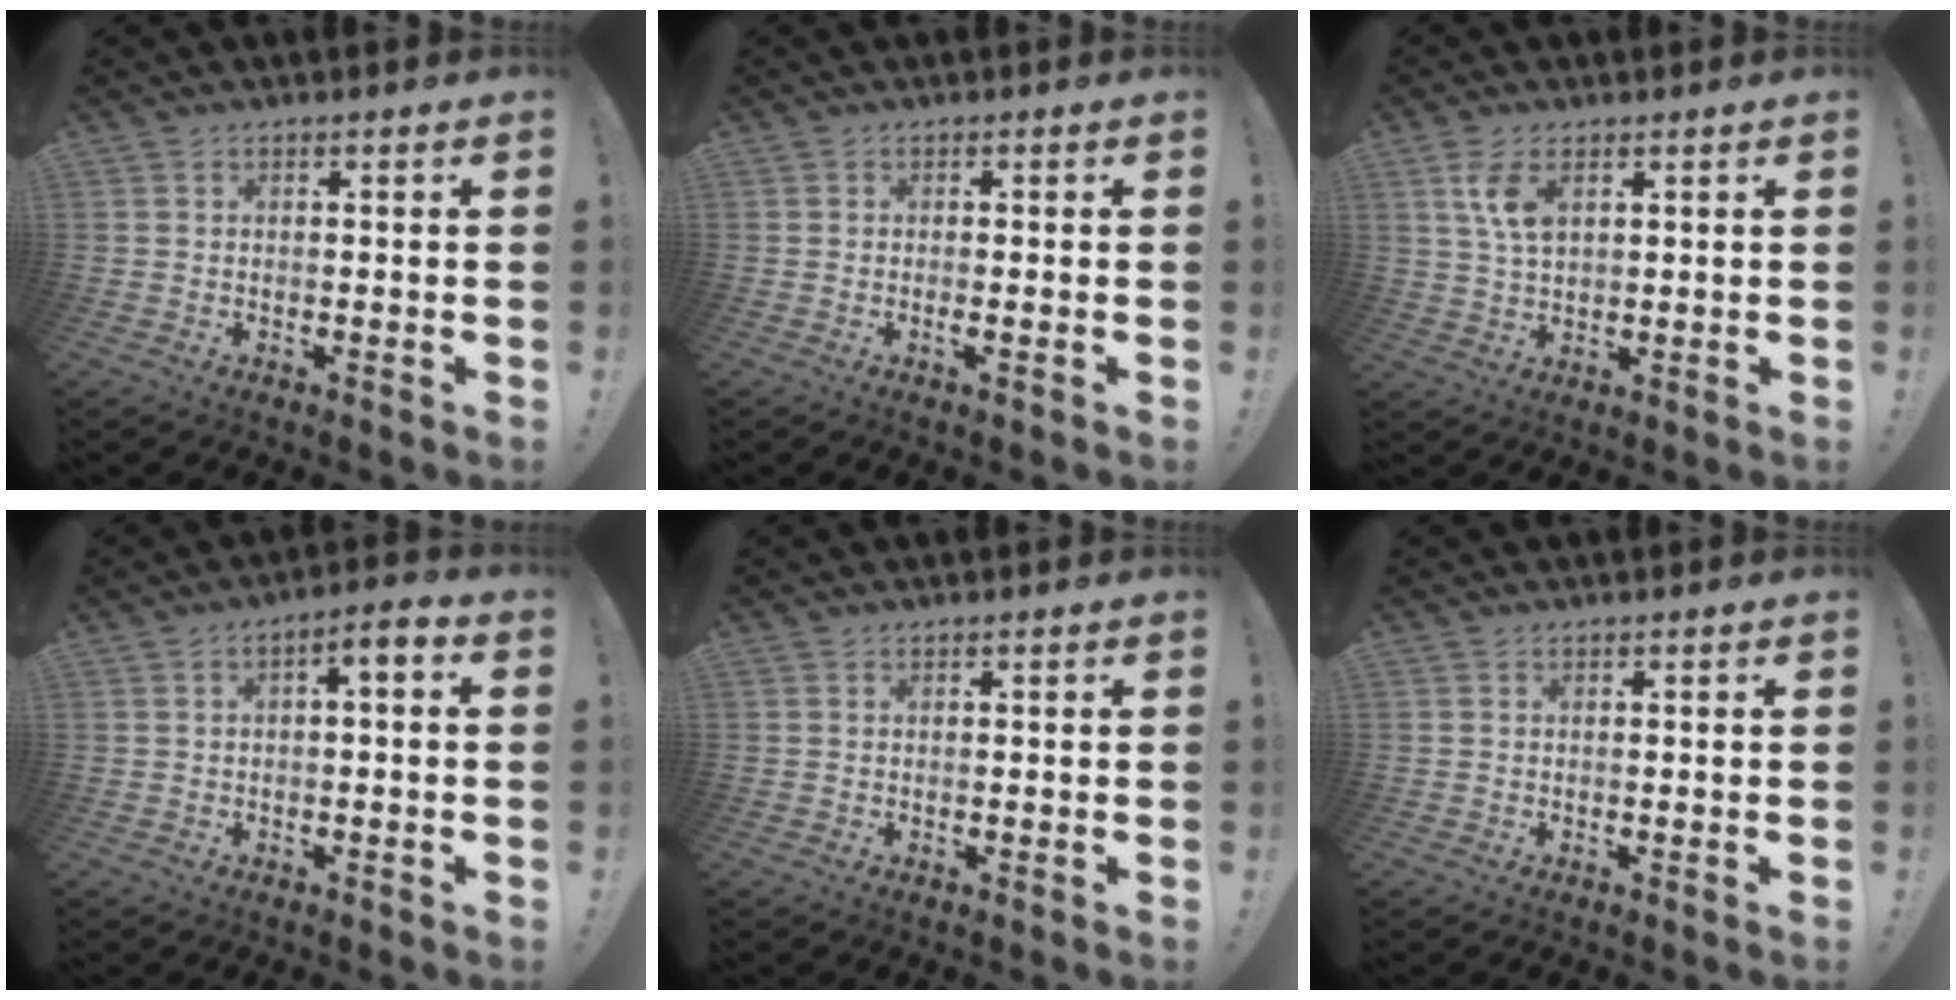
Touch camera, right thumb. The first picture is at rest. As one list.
[{"total": 1.2, "force": [-0.1, -0.4, 1.1], "torque": [-0.012, -0.009, -0.005]}, {"total": 7.3, "force": [3.1, 3.7, 5.5], "torque": [-0.105, -0.009, 0.055]}, {"total": 4.2, "force": [-0.7, 1.5, 3.9], "torque": [-0.057, 0.003, -0.016]}, {"total": 0.0}, {"total": 0.0}]